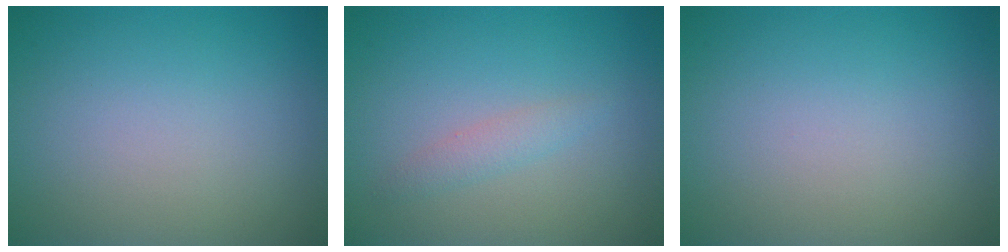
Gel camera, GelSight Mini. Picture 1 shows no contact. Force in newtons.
{"total": 1.3, "press": 1.3, "slide": 0.0}
{"total": 0.0}